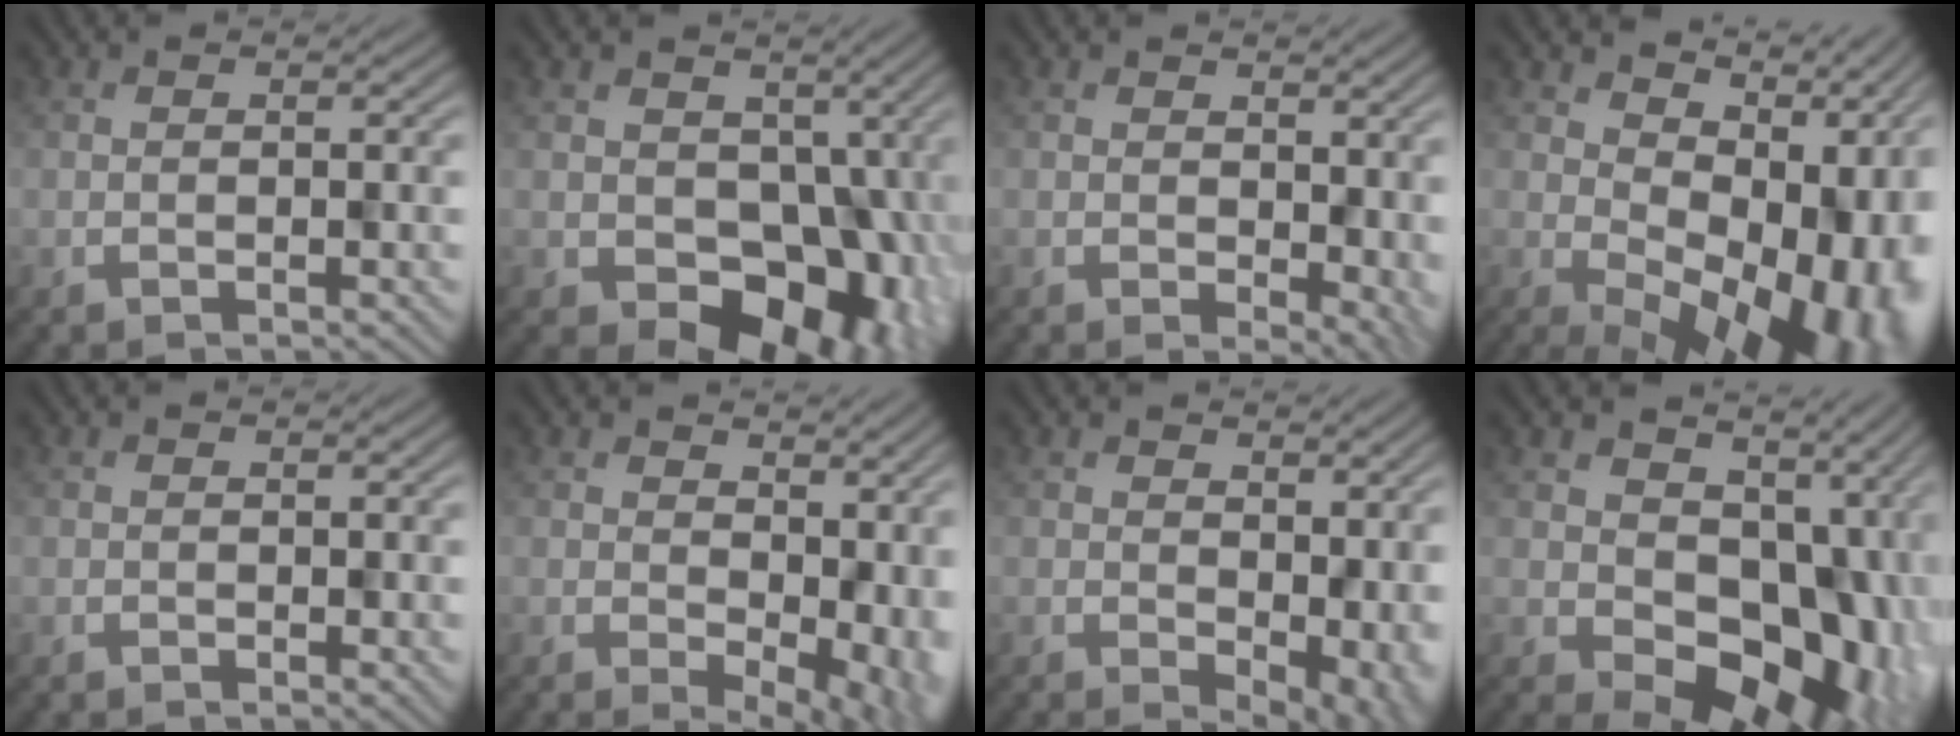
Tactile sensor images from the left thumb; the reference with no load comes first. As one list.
[{"total": 10.9, "force": [-1.9, 8.3, 6.9], "torque": [-0.070, -0.029, -0.022]}, {"total": 4.8, "force": [-0.7, 3.0, 3.7], "torque": [-0.046, -0.020, 0.010]}, {"total": 16.4, "force": [0.5, 10.3, 12.8], "torque": [-0.134, -0.033, 0.060]}, {"total": 0.9, "force": [-0.1, 0.4, 0.8], "torque": [-0.014, -0.003, 0.002]}, {"total": 10.1, "force": [0.0, 6.3, 8.0], "torque": [-0.095, -0.035, 0.033]}, {"total": 6.5, "force": [-0.9, 3.8, 5.3], "torque": [-0.066, -0.027, 0.004]}, {"total": 14.0, "force": [0.5, 10.1, 9.7], "torque": [-0.138, -0.049, 0.027]}]